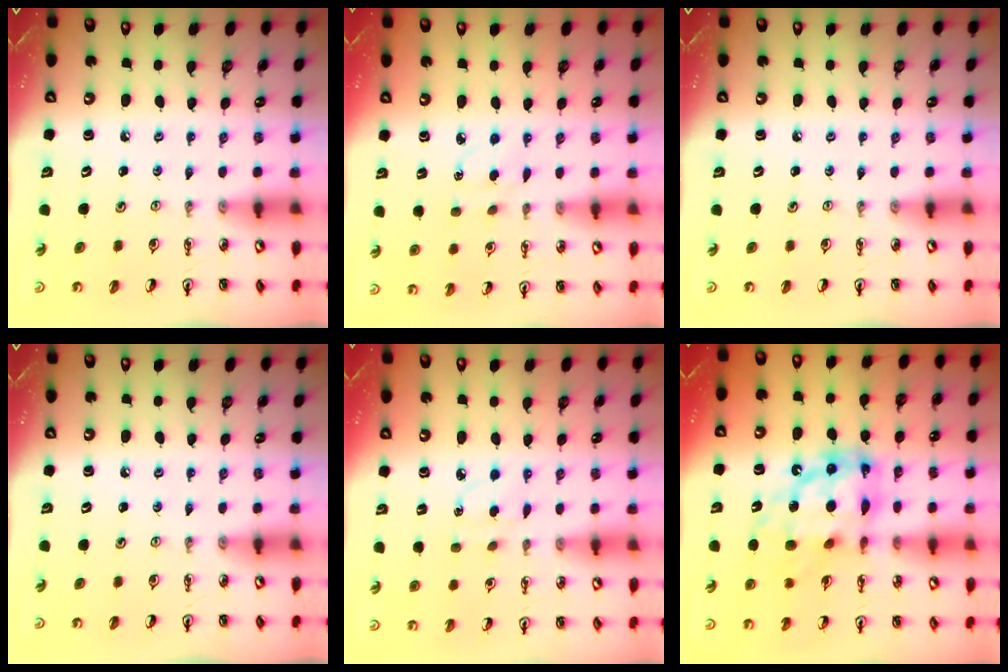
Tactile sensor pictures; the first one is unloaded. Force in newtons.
{"total": 2.6, "press": 2.6, "slide": 0.5}
{"total": 0.0}
{"total": 0.0}
{"total": 4.4, "press": 4.4, "slide": 0.5}
{"total": 16.0, "press": 16.0, "slide": 1.4}